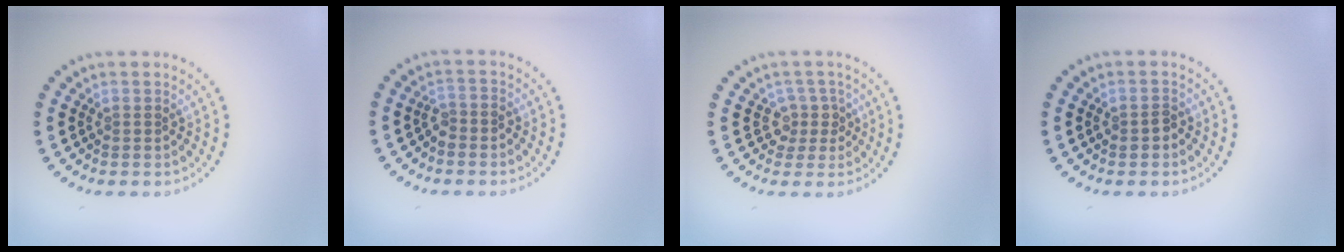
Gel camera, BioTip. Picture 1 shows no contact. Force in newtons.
{"total": 1.4, "press": 1.1, "slide": 0.8}
{"total": 2.1, "press": 1.5, "slide": 1.5}
{"total": 1.1, "press": 1.1, "slide": 0.3}